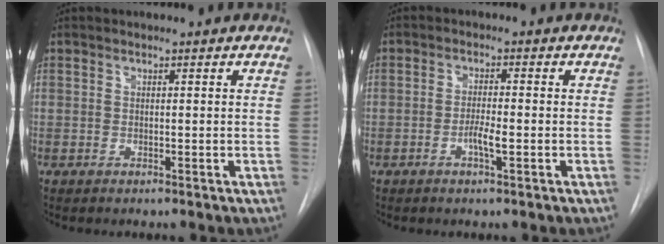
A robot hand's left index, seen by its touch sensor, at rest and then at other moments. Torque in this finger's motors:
{"motor_torque": [0.38, 0.08, 0.06, 0.02]}